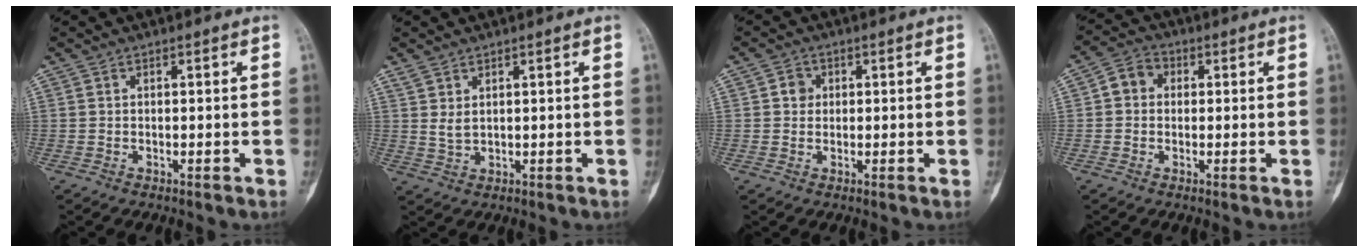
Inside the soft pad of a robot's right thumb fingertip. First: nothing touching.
{"total": 2.3, "force": [1.2, 1.1, 1.6], "torque": [-0.034, -0.006, 0.032]}
{"total": 2.5, "force": [0.5, 2.3, 0.9], "torque": [0.000, 0.003, 0.004]}
{"total": 4.8, "force": [0.5, 4.1, 2.4], "torque": [-0.024, 0.014, -0.003]}